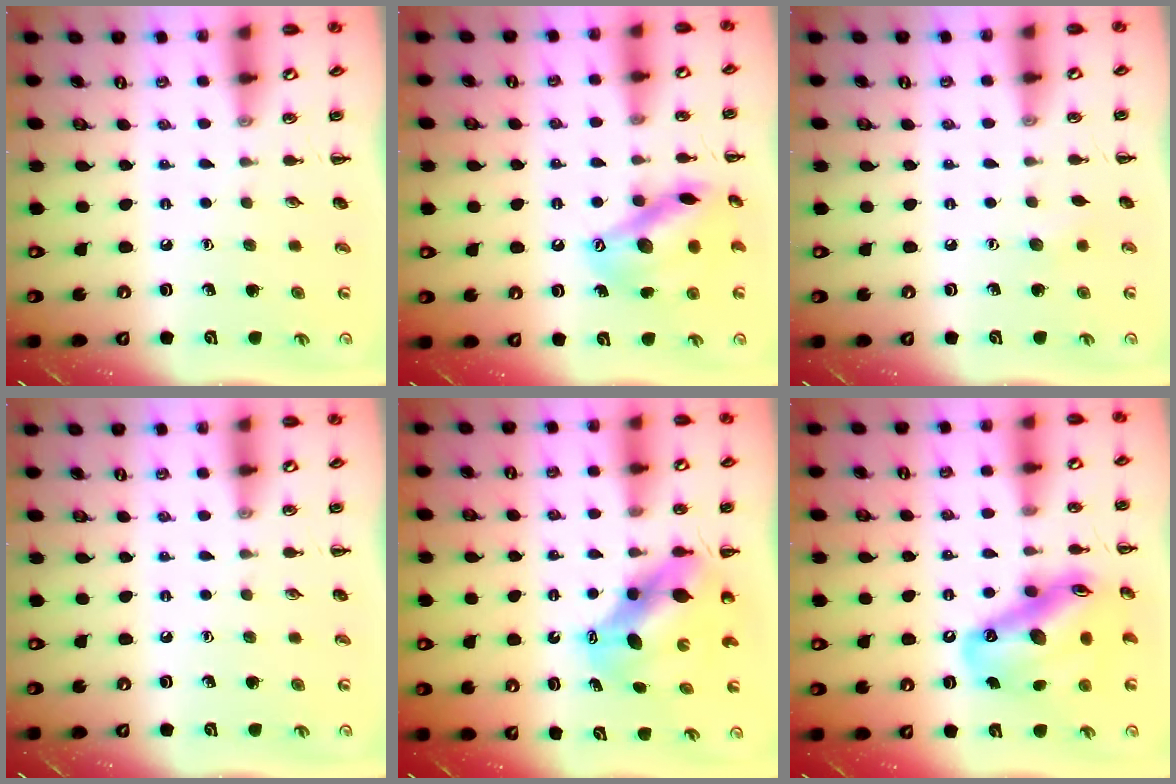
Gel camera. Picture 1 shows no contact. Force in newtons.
{"total": 14.8, "press": 14.8, "slide": 1.0}
{"total": 3.8, "press": 3.7, "slide": 0.9}
{"total": 0.0}
{"total": 6.9, "press": 6.7, "slide": 1.3}
{"total": 18.7, "press": 17.8, "slide": 5.6}